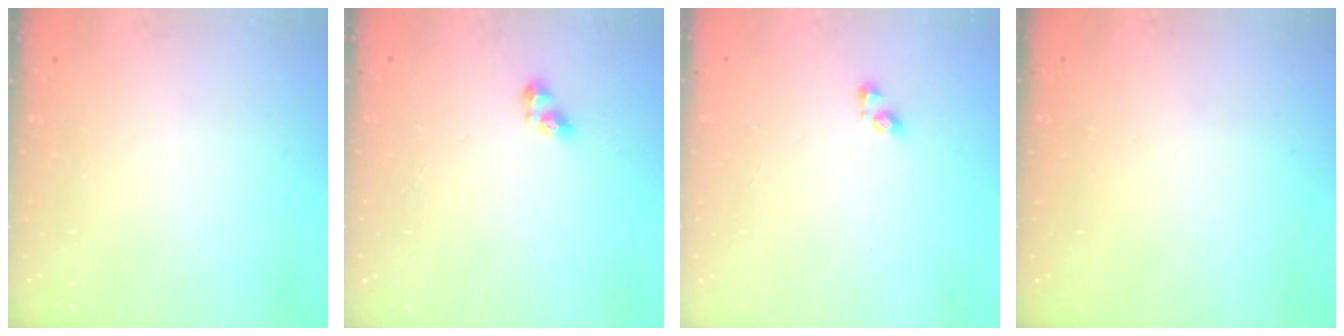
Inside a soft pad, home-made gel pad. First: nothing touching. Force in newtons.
{"total": 5.2, "press": 5.2, "slide": 0.7}
{"total": 3.4, "press": 3.4, "slide": 0.3}
{"total": 0.7, "press": 0.6, "slide": 0.4}